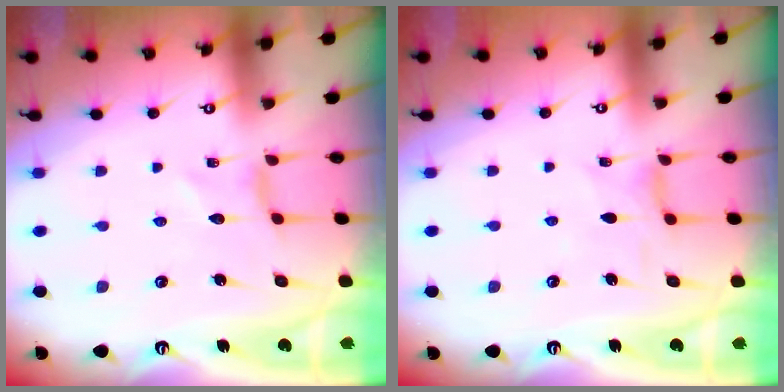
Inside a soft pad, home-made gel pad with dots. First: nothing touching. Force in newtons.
{"total": 1.2, "press": 1.1, "slide": 0.4}